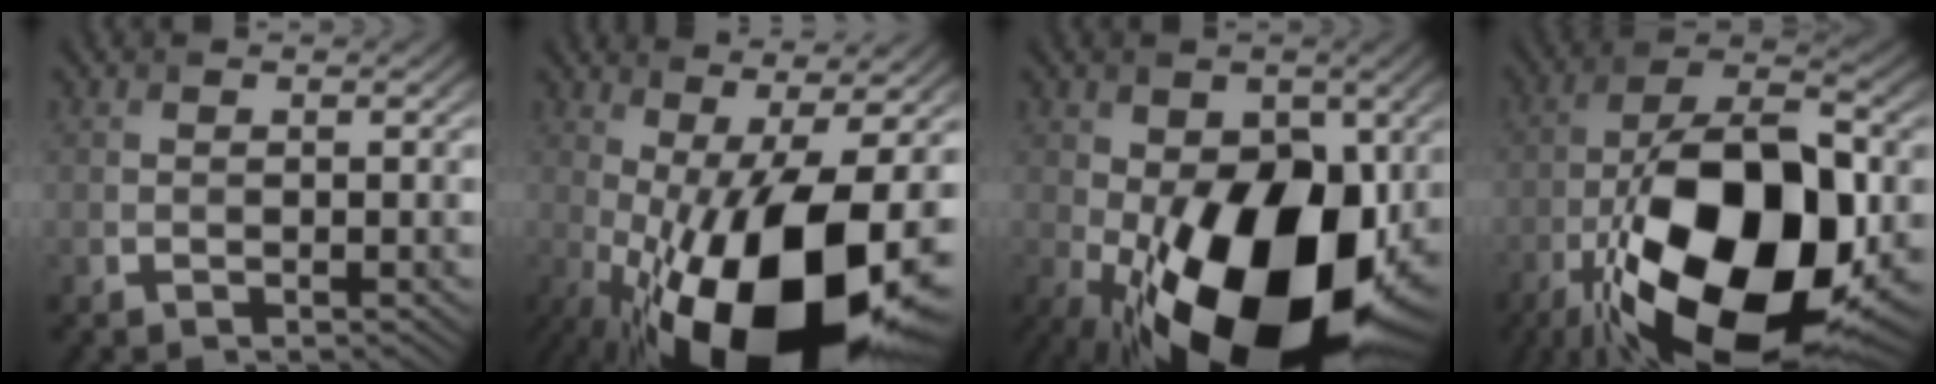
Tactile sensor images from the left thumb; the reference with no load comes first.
{"total": 20.1, "force": [-5.5, 7.1, 17.9], "torque": [-0.293, -0.017, -0.082]}
{"total": 20.0, "force": [-5.2, 11.3, 15.7], "torque": [-0.253, -0.044, -0.066]}
{"total": 20.4, "force": [-7.2, 9.4, 16.7], "torque": [-0.309, -0.010, -0.124]}